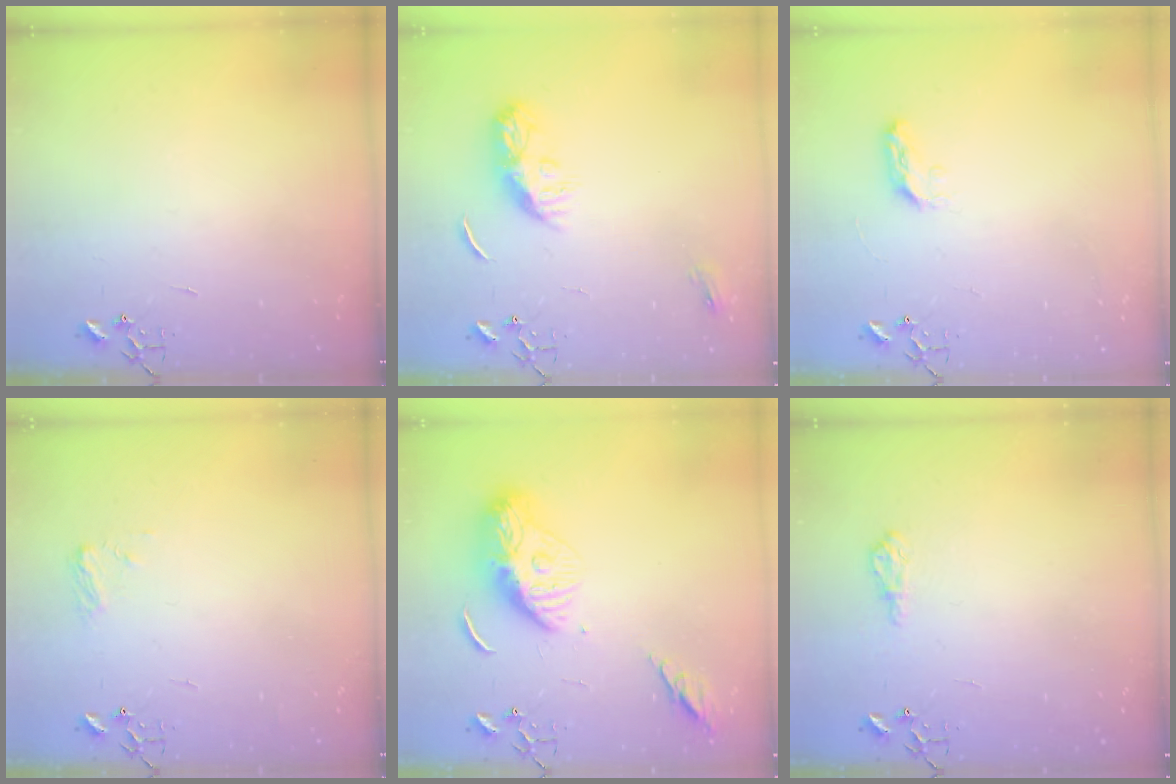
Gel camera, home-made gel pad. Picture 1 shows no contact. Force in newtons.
{"total": 8.7, "press": 8.7, "slide": 0.4}
{"total": 5.7, "press": 5.7, "slide": 0.7}
{"total": 6.2, "press": 6.2, "slide": 0.6}
{"total": 13.0, "press": 13.0, "slide": 1.1}
{"total": 5.5, "press": 5.5, "slide": 0.9}